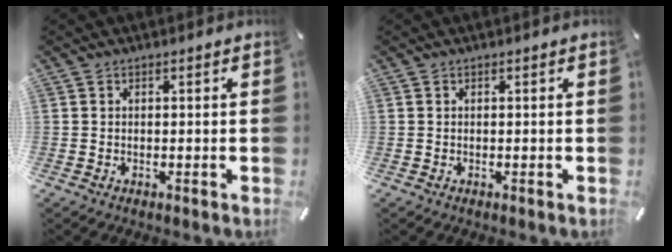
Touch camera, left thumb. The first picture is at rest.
{"total": 0.0}